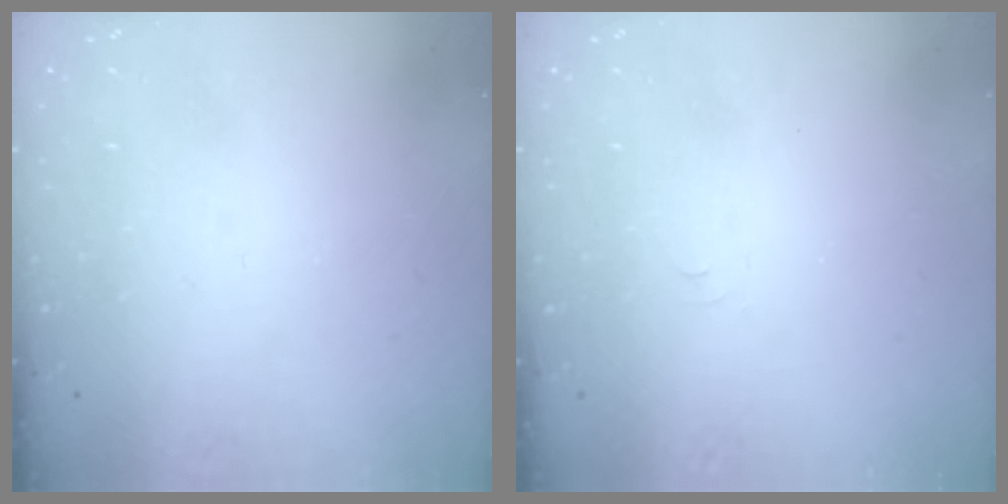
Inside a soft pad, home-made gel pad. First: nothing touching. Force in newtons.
{"total": 3.6, "press": 3.6, "slide": 0.3}